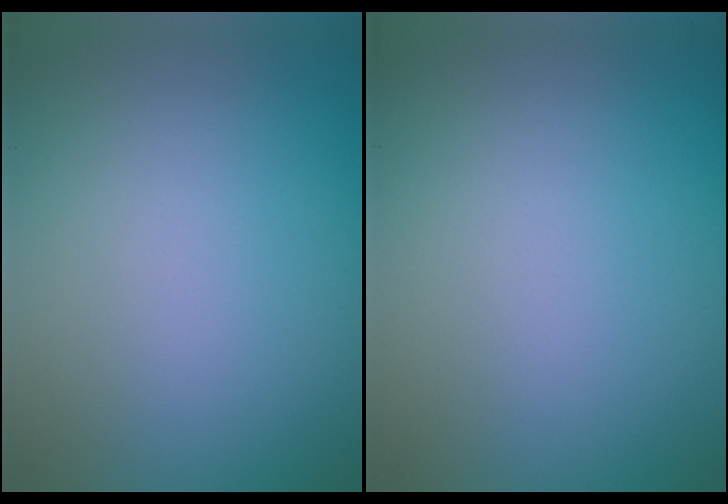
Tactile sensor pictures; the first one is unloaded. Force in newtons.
{"total": 0.0}